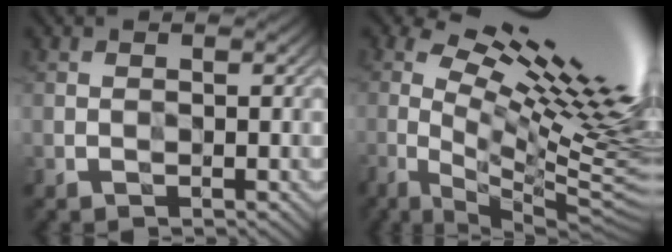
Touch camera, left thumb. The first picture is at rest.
{"total": 19.9, "force": [4.8, 4.7, 18.7], "torque": [-0.276, 0.010, 0.085]}